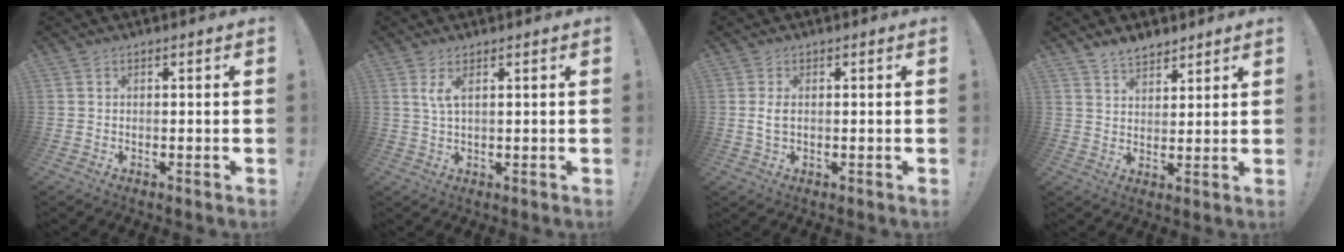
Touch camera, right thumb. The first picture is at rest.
{"total": 3.9, "force": [1.8, 1.1, 3.3], "torque": [-0.061, -0.003, 0.030]}
{"total": 2.8, "force": [0.3, 1.4, 2.4], "torque": [-0.044, 0.001, 0.002]}
{"total": 5.8, "force": [5.0, 2.5, 1.4], "torque": [-0.023, -0.030, 0.094]}